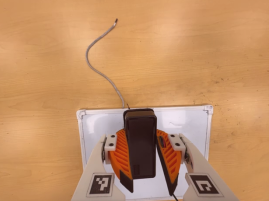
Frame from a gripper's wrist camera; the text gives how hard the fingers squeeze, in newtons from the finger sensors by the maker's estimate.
{"total": 9.6, "left": 9.6, "right": 9.6}